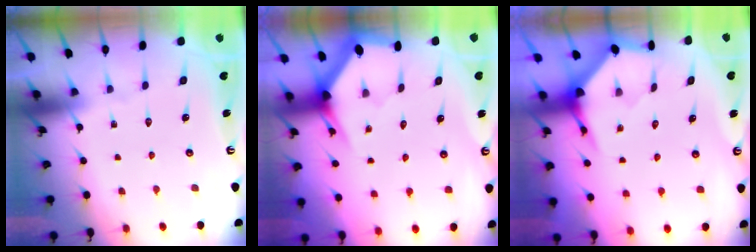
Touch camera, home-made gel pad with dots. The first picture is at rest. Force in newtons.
{"total": 3.0, "press": 3.0, "slide": 0.0}
{"total": 4.0, "press": 3.9, "slide": 0.4}